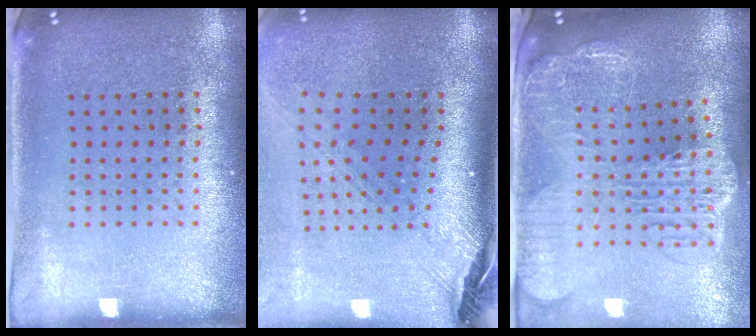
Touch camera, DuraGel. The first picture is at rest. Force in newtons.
{"total": 3.1, "press": 2.2, "slide": 2.2}
{"total": 3.5, "press": 2.8, "slide": 2.1}